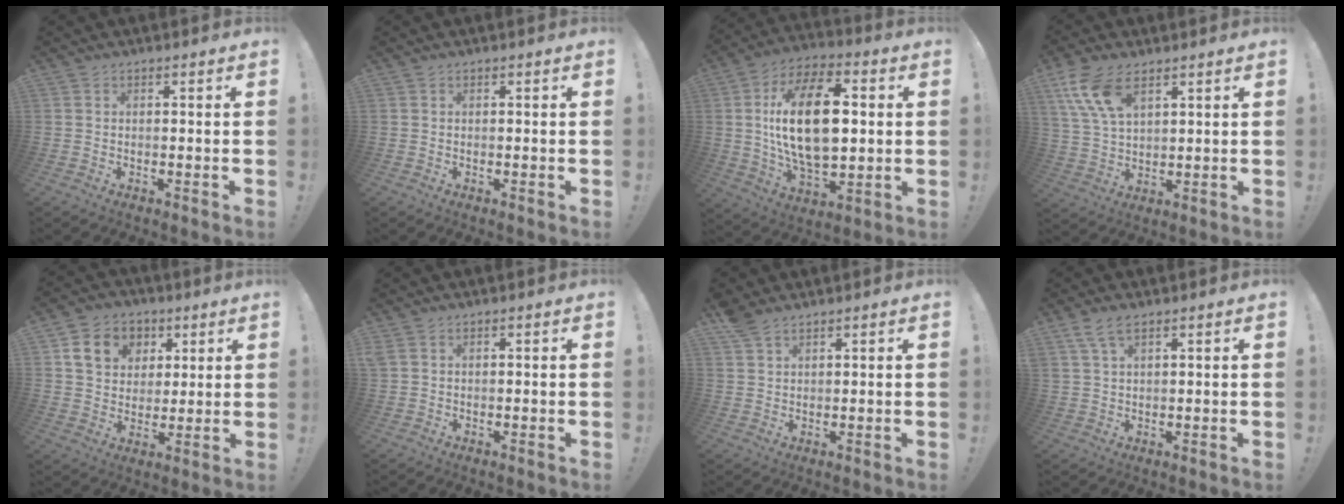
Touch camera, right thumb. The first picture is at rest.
{"total": 0.0}
{"total": 23.3, "force": [2.3, 12.1, 19.7], "torque": [-0.353, -0.002, 0.032]}
{"total": 11.7, "force": [6.5, 6.0, 7.7], "torque": [-0.150, -0.016, 0.126]}
{"total": 12.4, "force": [5.2, 10.0, 5.2], "torque": [-0.071, -0.017, 0.104]}
{"total": 1.4, "force": [0.6, 1.0, 0.9], "torque": [-0.019, 0.005, 0.012]}
{"total": 3.9, "force": [3.1, 1.6, 1.8], "torque": [-0.039, -0.013, 0.061]}
{"total": 5.3, "force": [3.5, 1.7, 3.7], "torque": [-0.075, -0.005, 0.066]}